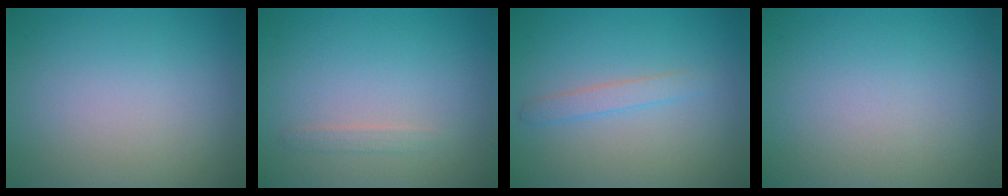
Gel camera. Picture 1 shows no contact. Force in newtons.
{"total": 0.9, "press": 0.8, "slide": 0.1}
{"total": 1.5, "press": 1.4, "slide": 0.1}
{"total": 0.0}